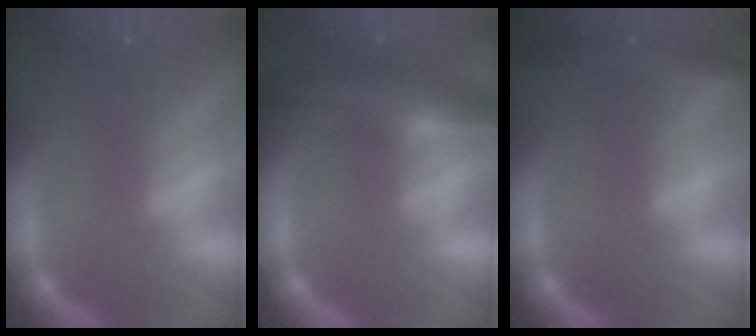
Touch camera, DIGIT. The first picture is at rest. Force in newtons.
{"total": 7.5}
{"total": 4.5}